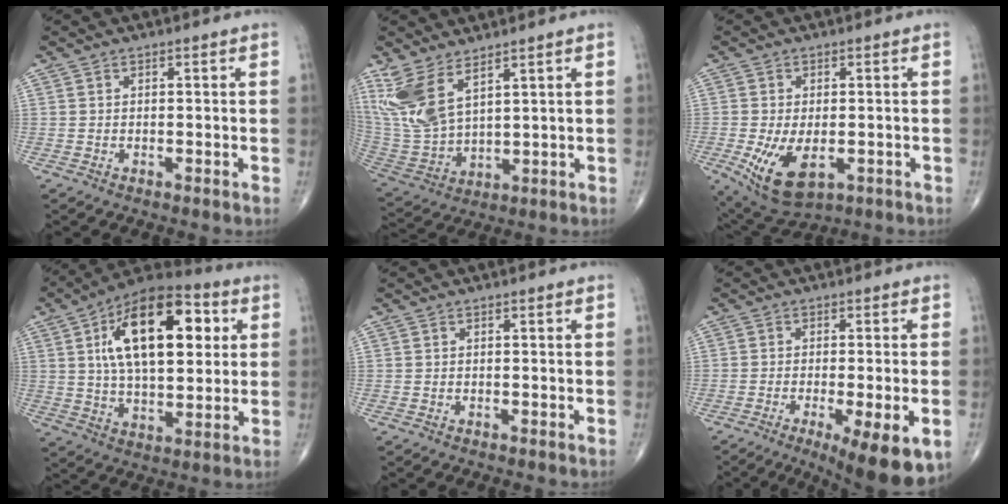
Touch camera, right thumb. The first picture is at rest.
{"total": 11.5, "force": [6.8, 4.9, 7.9], "torque": [-0.176, -0.030, 0.159]}
{"total": 10.2, "force": [-2.9, 5.5, 8.1], "torque": [-0.142, -0.011, -0.034]}
{"total": 22.2, "force": [5.8, 11.0, 18.3], "torque": [-0.271, 0.005, 0.089]}
{"total": 0.0}
{"total": 13.1, "force": [-6.1, 3.1, 11.2], "torque": [-0.130, -0.008, -0.083]}